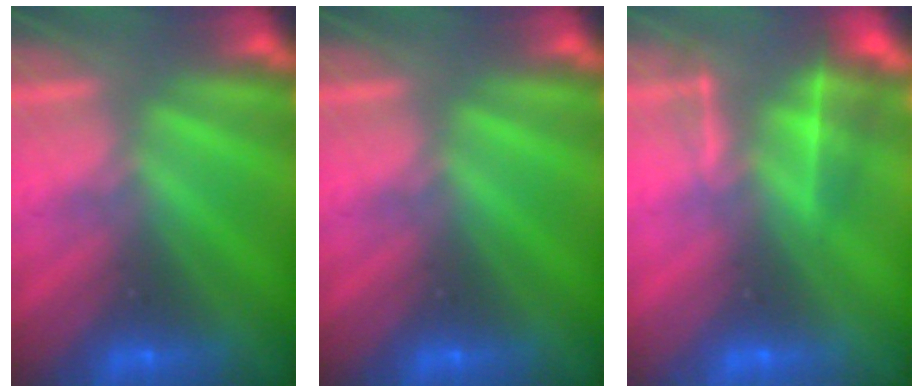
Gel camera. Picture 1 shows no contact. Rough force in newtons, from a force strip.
{"total": 0.0}
{"total": 4.6}